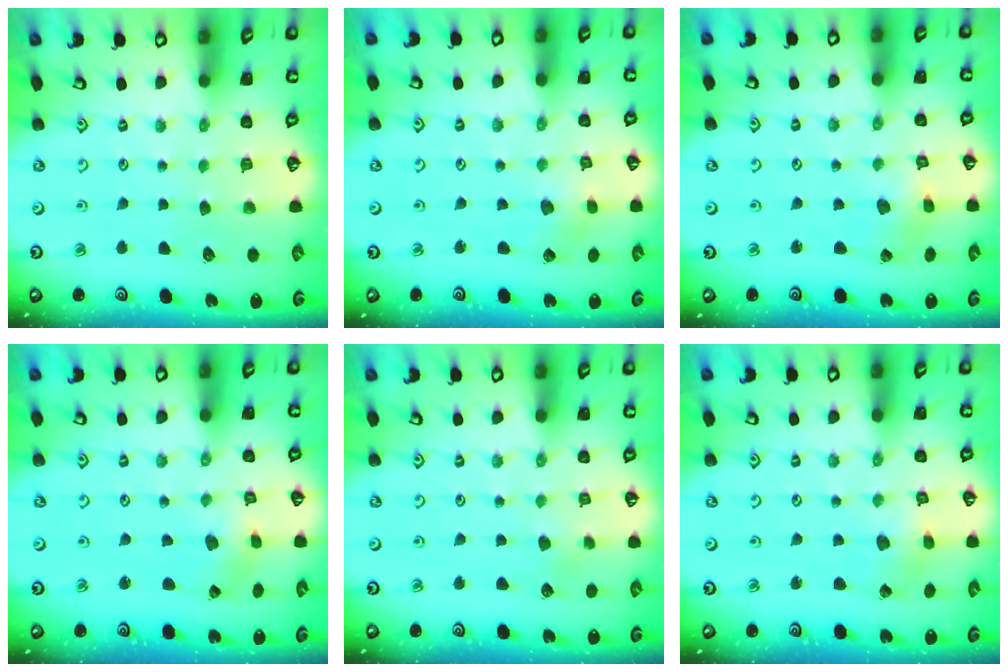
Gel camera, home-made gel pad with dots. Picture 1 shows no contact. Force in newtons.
{"total": 2.3, "press": 2.2, "slide": 0.4}
{"total": 1.4, "press": 1.4, "slide": 0.2}
{"total": 1.5, "press": 1.5, "slide": 0.3}
{"total": 2.4, "press": 2.4, "slide": 0.3}
{"total": 2.6, "press": 2.6, "slide": 0.1}